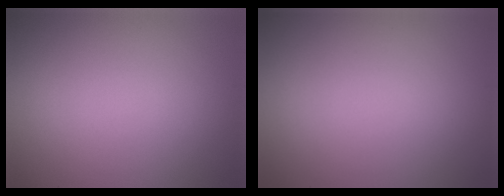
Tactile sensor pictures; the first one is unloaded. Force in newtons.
{"total": 0.0}